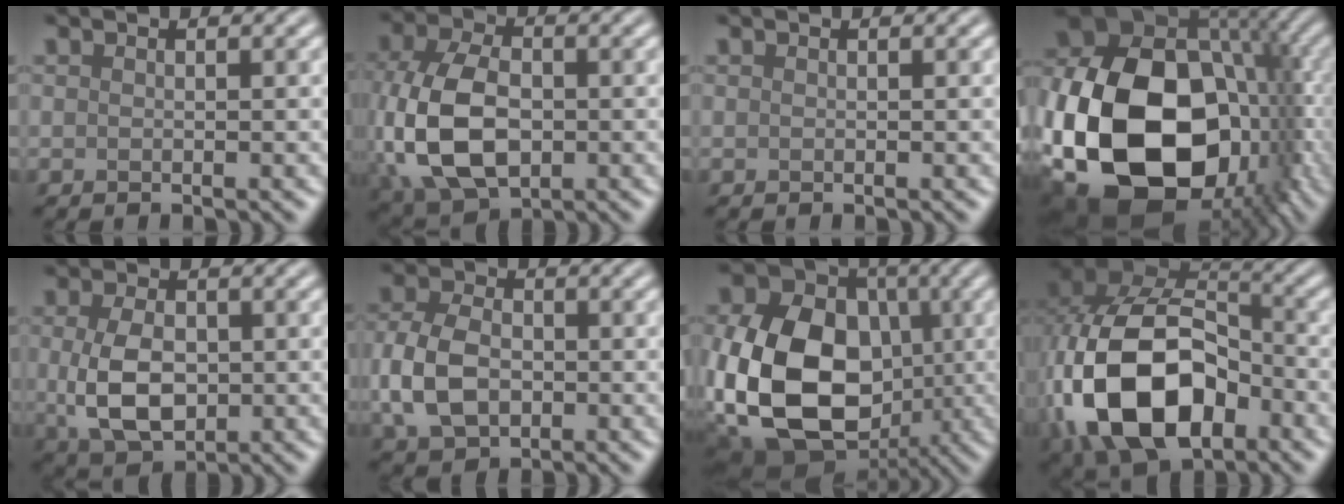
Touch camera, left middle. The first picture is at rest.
{"total": 10.6, "force": [-1.2, 7.1, 7.8], "torque": [-0.201, -0.012, -0.023]}
{"total": 0.0}
{"total": 20.2, "force": [-3.5, 14.1, 14.1], "torque": [-0.285, -0.033, -0.042]}
{"total": 6.0, "force": [-0.4, 3.9, 4.6], "torque": [-0.106, -0.006, -0.004]}
{"total": 6.8, "force": [-1.2, 4.7, 4.7], "torque": [-0.117, 0.000, -0.029]}
{"total": 18.4, "force": [-2.5, 14.4, 11.3], "torque": [-0.235, -0.025, -0.060]}
{"total": 15.5, "force": [-4.0, 9.8, 11.2], "torque": [-0.243, -0.016, -0.080]}